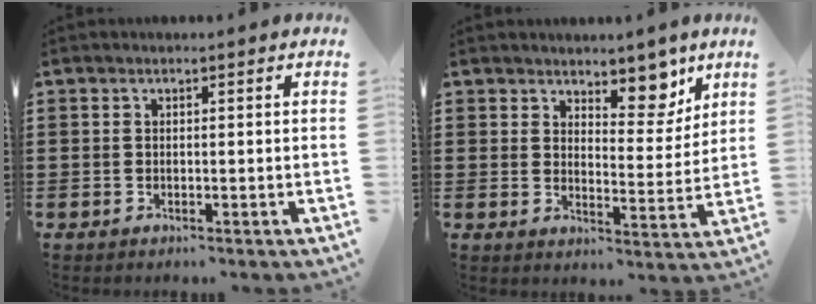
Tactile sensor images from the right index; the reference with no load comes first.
{"total": 6.9, "force": [5.5, 3.1, 2.9], "torque": [-0.045, -0.025, 0.094]}